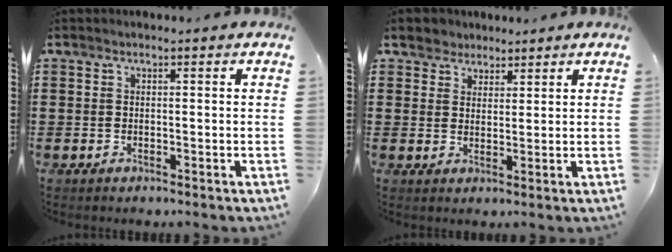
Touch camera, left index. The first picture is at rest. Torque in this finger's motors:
{"motor_torque": [1.14, -1.00, 0.02, 0.01]}